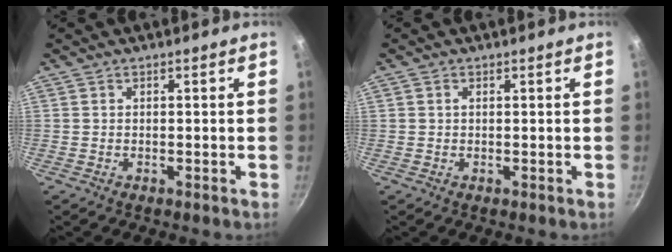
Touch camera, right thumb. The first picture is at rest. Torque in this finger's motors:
{"motor_torque": [0.02, -0.22, -0.42, 0.39, -0.01]}